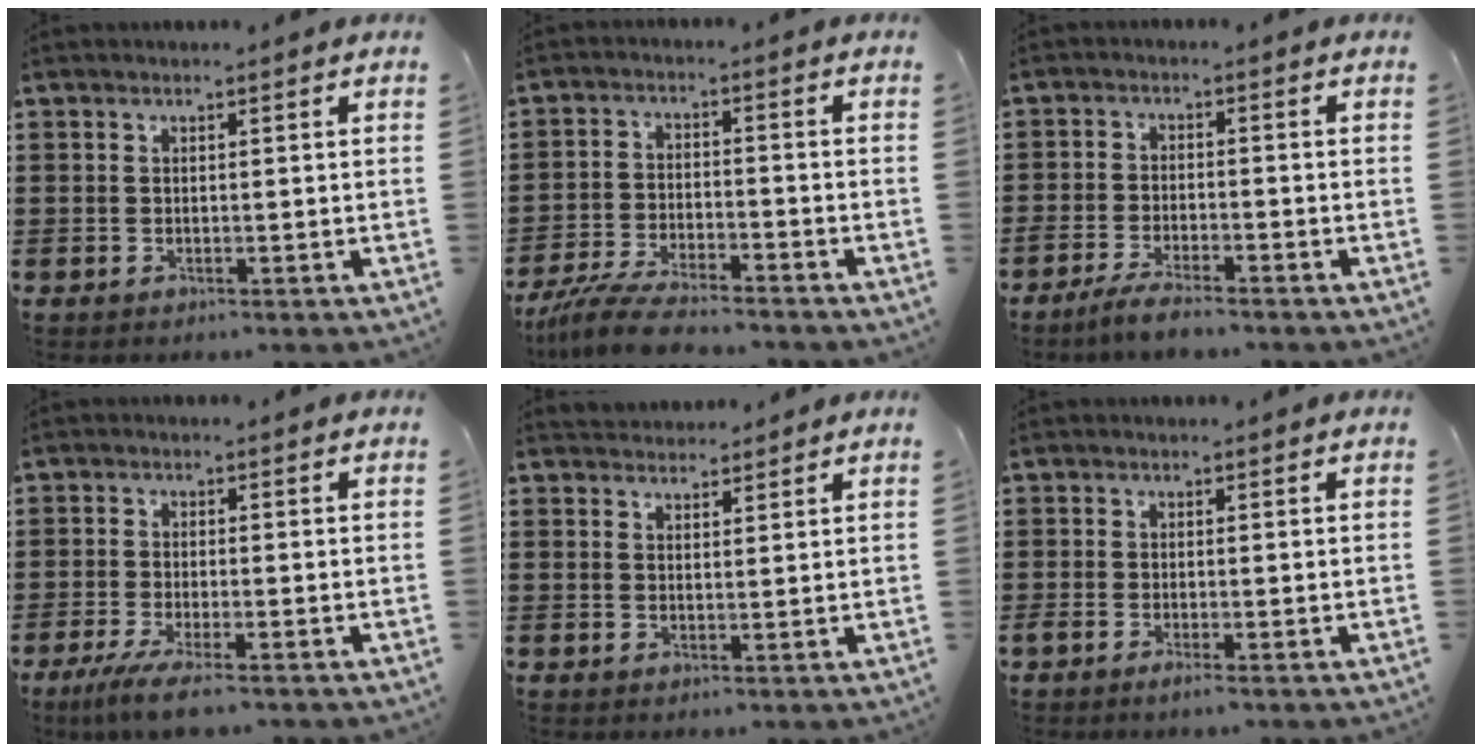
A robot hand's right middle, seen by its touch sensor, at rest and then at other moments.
{"total": 6.6, "force": [-6.0, 0.6, 2.6], "torque": [-0.066, -0.006, -0.118]}
{"total": 3.7, "force": [-3.3, 0.2, 1.5], "torque": [-0.034, 0.001, -0.067]}
{"total": 4.1, "force": [-3.0, 0.2, 2.8], "torque": [-0.066, -0.017, -0.060]}
{"total": 2.2, "force": [2.1, 0.5, -0.4], "torque": [0.001, 0.000, 0.043]}
{"total": 1.1, "force": [-0.6, 0.1, 0.9], "torque": [-0.016, -0.004, -0.010]}